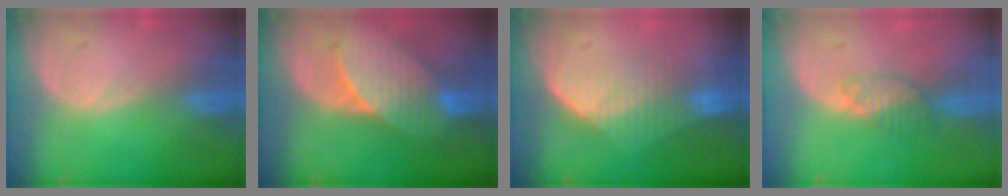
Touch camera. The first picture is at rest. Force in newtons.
{"total": 7.2, "press": 7.0, "slide": 1.3}
{"total": 7.0, "press": 6.4, "slide": 3.0}
{"total": 3.3, "press": 3.1, "slide": 1.3}